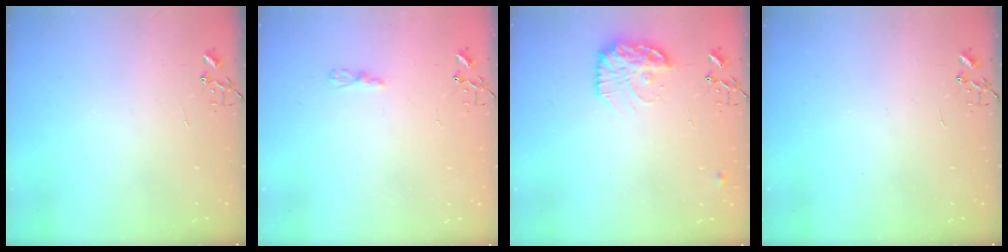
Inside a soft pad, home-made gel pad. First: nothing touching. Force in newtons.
{"total": 2.9, "press": 2.9, "slide": 0.4}
{"total": 15.5, "press": 15.5, "slide": 1.1}
{"total": 0.0}